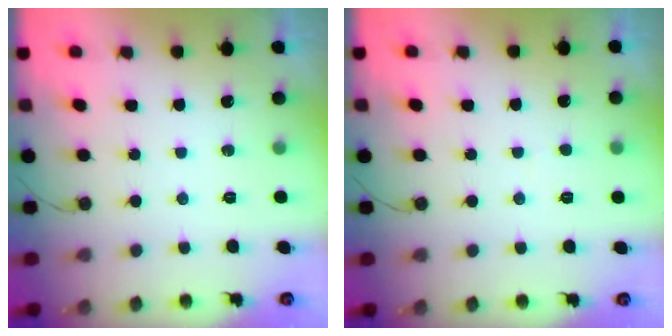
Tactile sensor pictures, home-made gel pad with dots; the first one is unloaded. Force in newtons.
{"total": 1.6, "press": 1.6, "slide": 0.2}